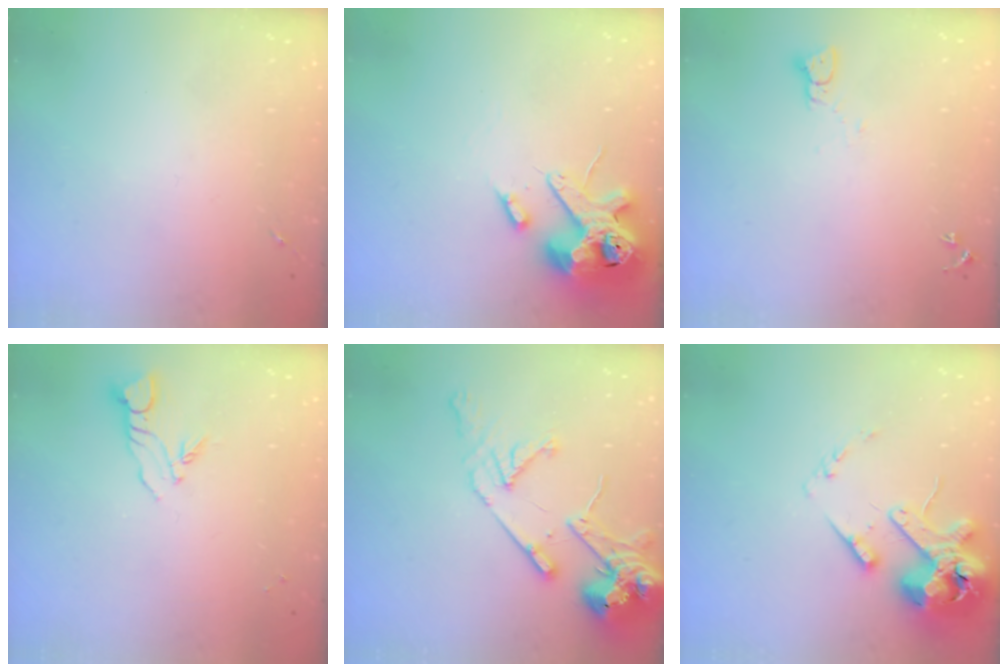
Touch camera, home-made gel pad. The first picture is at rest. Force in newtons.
{"total": 14.2, "press": 14.0, "slide": 2.3}
{"total": 2.1, "press": 2.1, "slide": 0.2}
{"total": 4.9, "press": 4.9, "slide": 0.1}
{"total": 15.7, "press": 15.5, "slide": 2.3}
{"total": 15.9, "press": 15.7, "slide": 2.5}